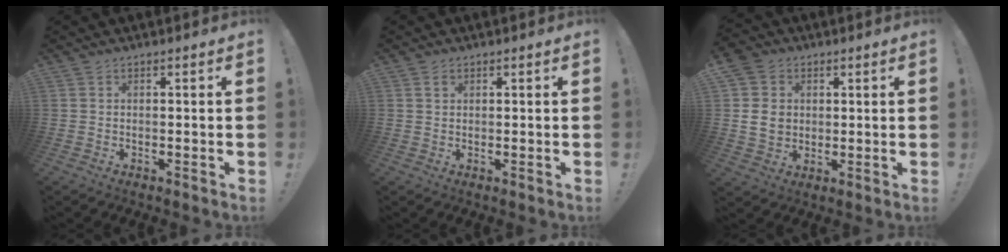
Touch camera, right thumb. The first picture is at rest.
{"total": 1.2, "force": [0.7, 0.9, 0.6], "torque": [-0.003, -0.003, 0.010]}
{"total": 9.0, "force": [1.2, 8.0, 3.9], "torque": [-0.071, -0.005, 0.027]}